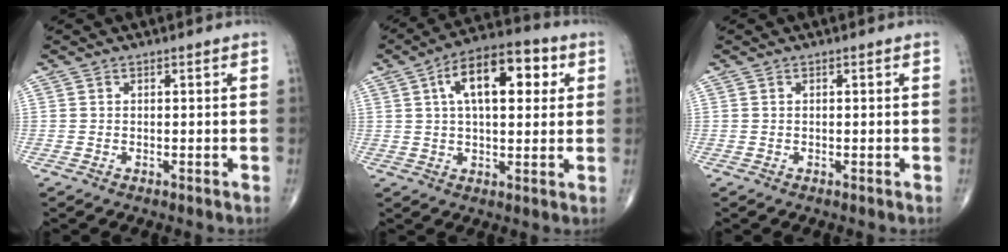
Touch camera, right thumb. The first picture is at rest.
{"total": 14.5, "force": [4.3, 7.0, 11.9], "torque": [-0.166, 0.018, 0.061]}
{"total": 0.0}